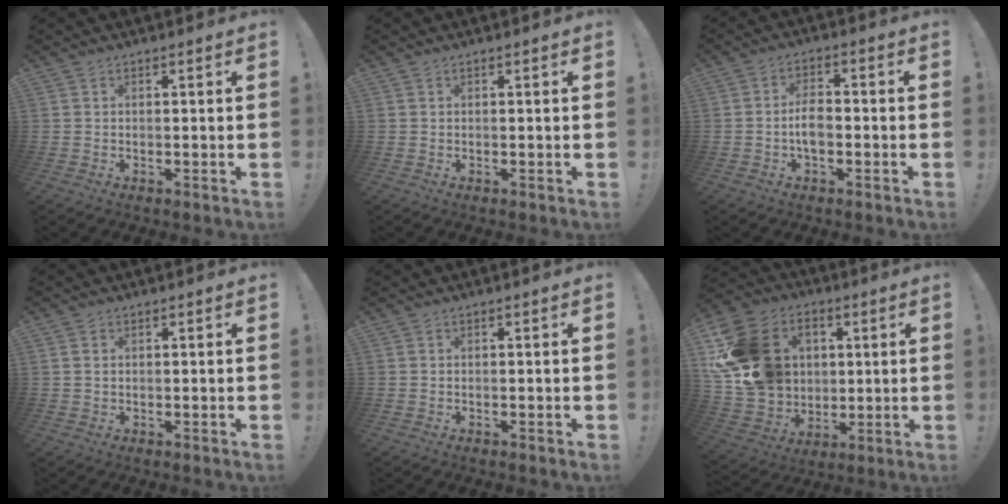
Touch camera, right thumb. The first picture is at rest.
{"total": 0.0}
{"total": 5.7, "force": [-1.3, 2.9, 4.7], "torque": [-0.089, 0.003, -0.028]}
{"total": 0.9, "force": [0.4, 0.7, 0.3], "torque": [-0.007, 0.001, 0.008]}
{"total": 0.0}
{"total": 21.3, "force": [4.1, 17.9, 10.8], "torque": [-0.193, -0.002, 0.108]}